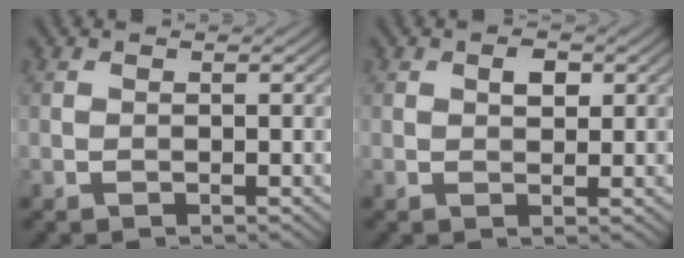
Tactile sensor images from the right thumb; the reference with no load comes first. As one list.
[{"total": 2.0, "force": [0.7, 1.1, 1.4], "torque": [-0.021, 0.000, 0.011]}]